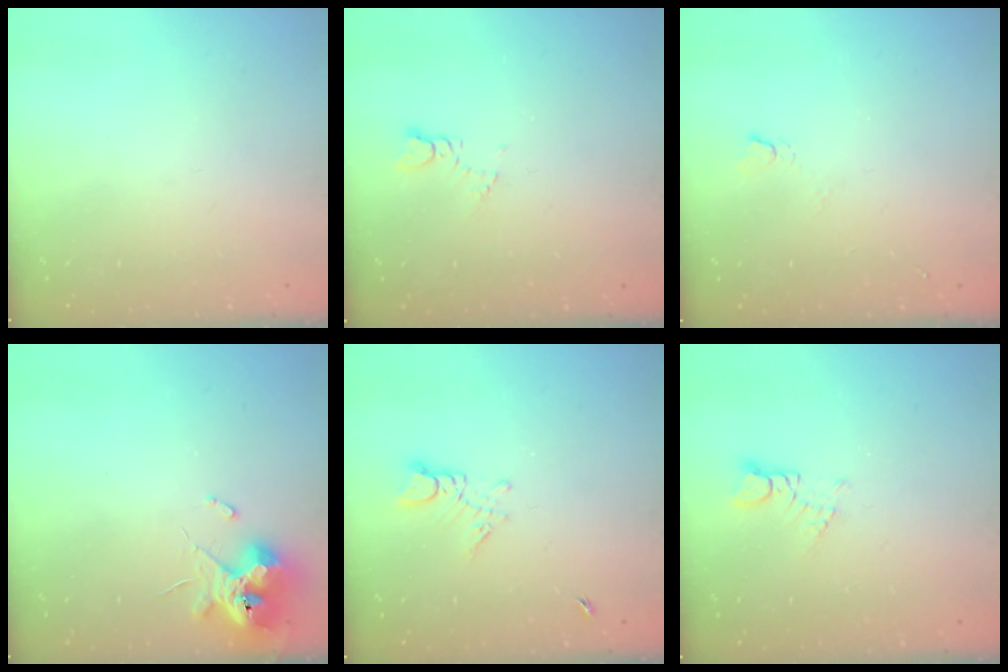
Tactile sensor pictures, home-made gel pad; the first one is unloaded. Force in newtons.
{"total": 2.6, "press": 2.6, "slide": 0.4}
{"total": 2.7, "press": 2.6, "slide": 0.5}
{"total": 12.2, "press": 12.2, "slide": 1.1}
{"total": 4.7, "press": 4.6, "slide": 0.6}
{"total": 1.5, "press": 1.5, "slide": 0.2}